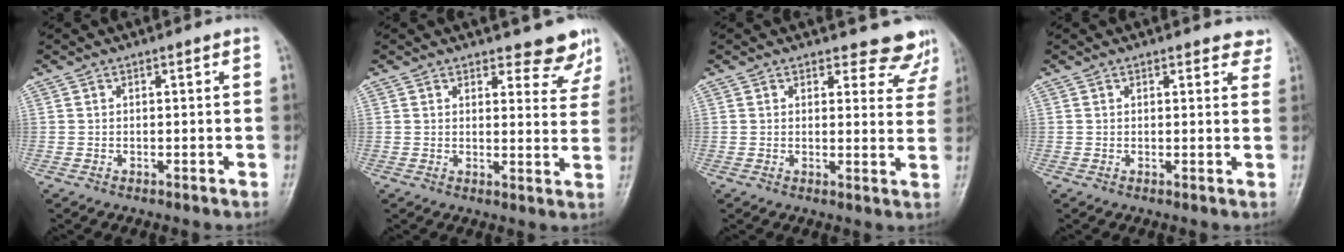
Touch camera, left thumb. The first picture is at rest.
{"total": 7.5, "force": [7.0, 2.7, 0.5], "torque": [0.036, -0.049, 0.062]}
{"total": 7.8, "force": [7.2, 2.9, 0.1], "torque": [0.047, -0.049, 0.060]}
{"total": 3.3, "force": [2.8, 1.5, 0.6], "torque": [0.024, -0.012, 0.017]}